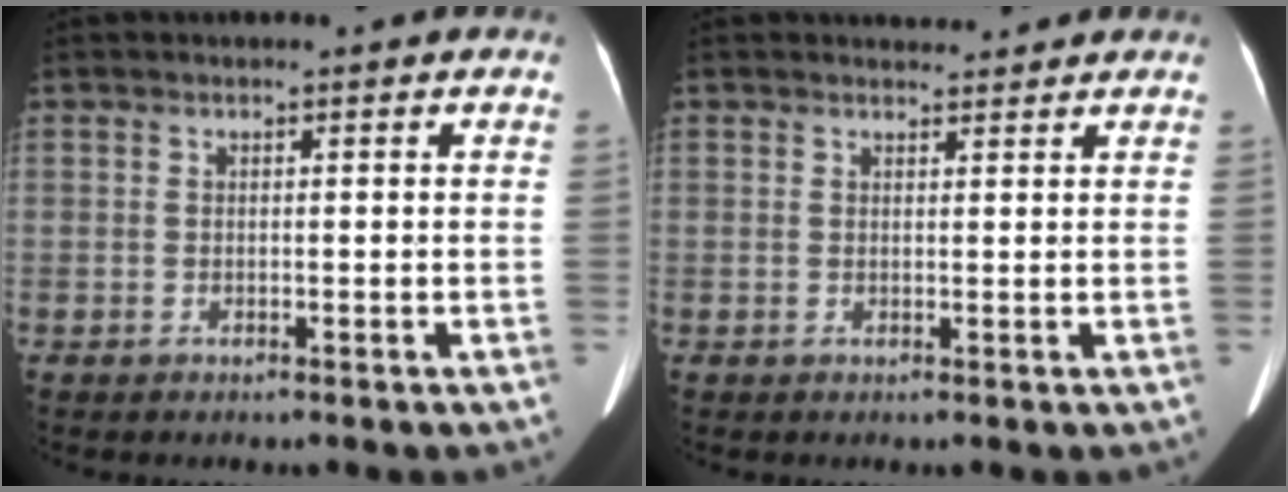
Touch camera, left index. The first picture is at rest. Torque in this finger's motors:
{"motor_torque": [0.04, -0.04, -0.21, -0.09]}